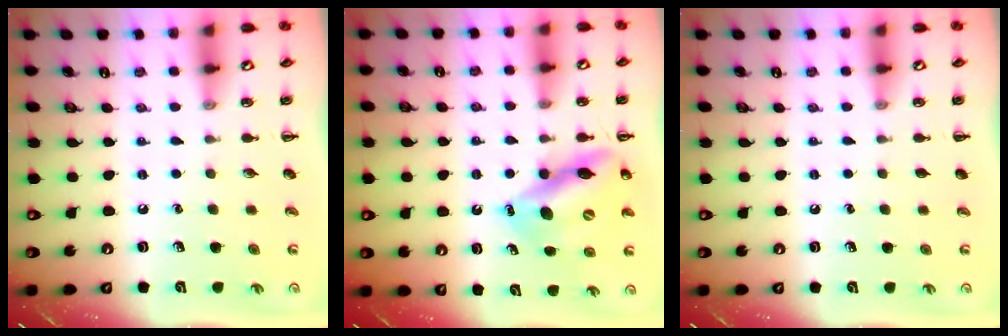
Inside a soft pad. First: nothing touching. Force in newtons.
{"total": 12.7, "press": 12.2, "slide": 3.4}
{"total": 0.0}